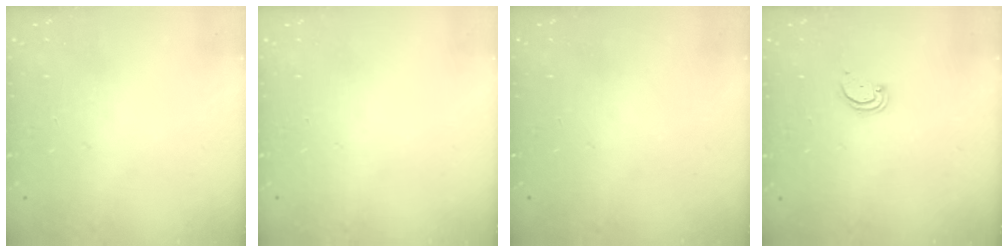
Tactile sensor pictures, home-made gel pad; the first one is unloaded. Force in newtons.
{"total": 0.0}
{"total": 0.0}
{"total": 1.8, "press": 1.8, "slide": 0.2}